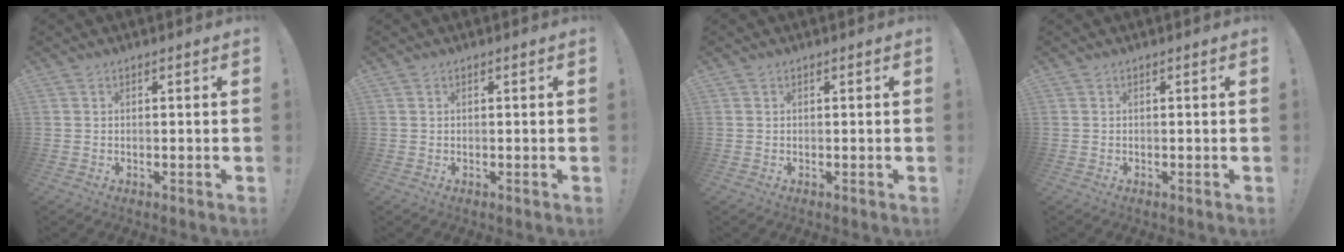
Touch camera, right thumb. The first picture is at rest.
{"total": 0.0}
{"total": 0.0}
{"total": 0.0}